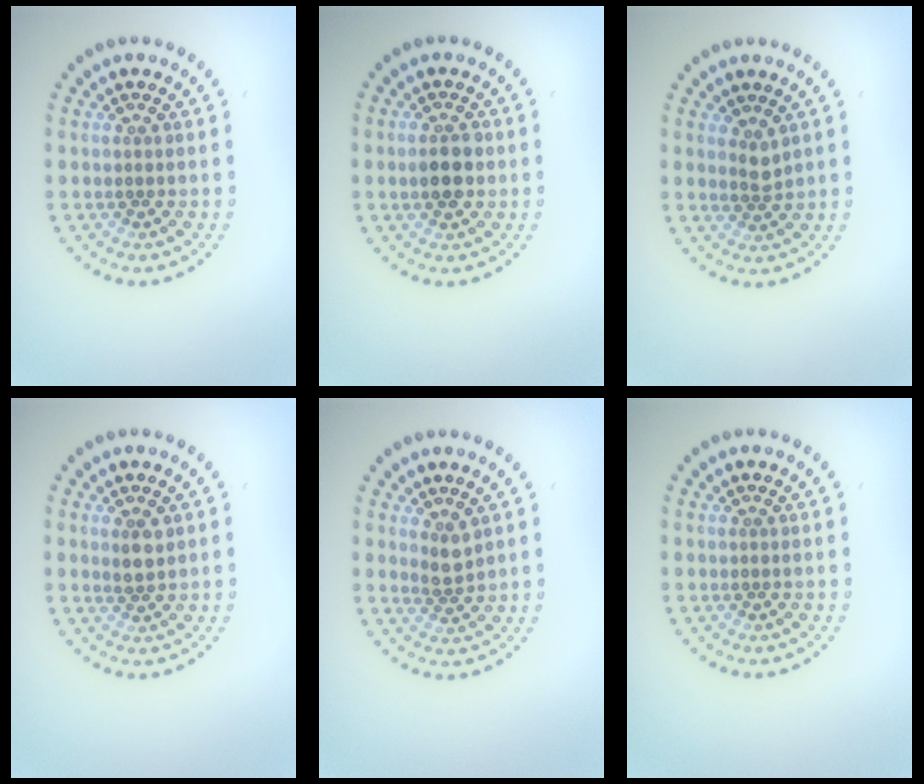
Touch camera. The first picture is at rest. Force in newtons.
{"total": 2.9, "press": 2.9, "slide": 0.2}
{"total": 1.4, "press": 1.1, "slide": 0.8}
{"total": 1.6, "press": 1.5, "slide": 0.6}
{"total": 1.7, "press": 1.3, "slide": 1.0}
{"total": 0.0}